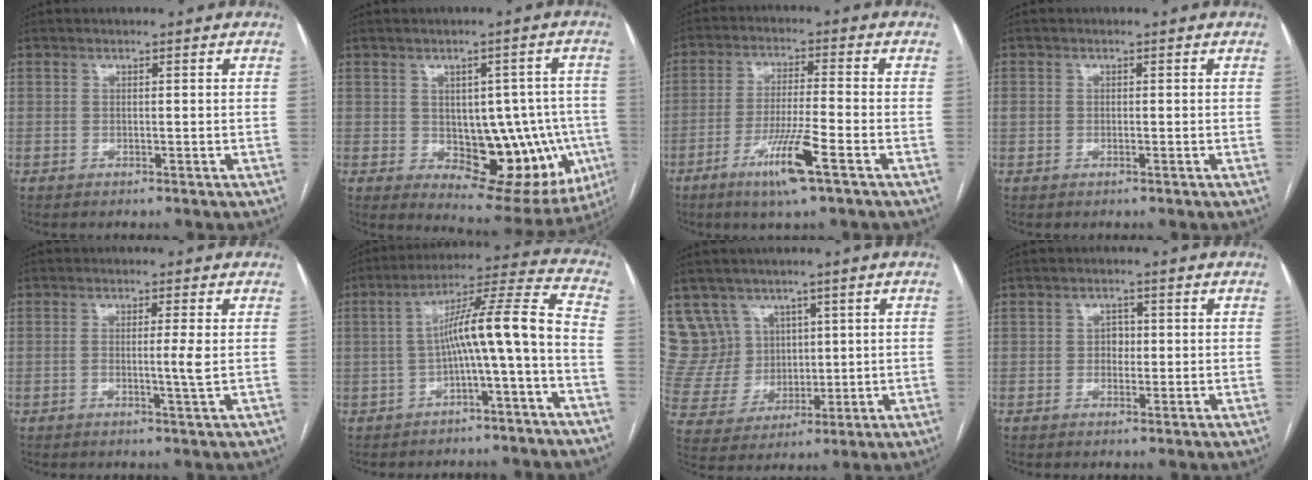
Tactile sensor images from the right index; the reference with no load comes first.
{"total": 15.8, "force": [-2.7, 8.4, 13.1], "torque": [-0.147, 0.017, -0.008]}
{"total": 9.1, "force": [-4.7, -0.2, 7.8], "torque": [-0.148, -0.015, -0.085]}
{"total": 1.1, "force": [0.0, 0.9, 0.6], "torque": [-0.014, 0.007, 0.003]}
{"total": 2.7, "force": [-0.2, -0.6, 2.7], "torque": [-0.046, -0.004, -0.005]}
{"total": 11.2, "force": [-2.9, -0.4, 10.8], "torque": [-0.167, 0.038, -0.046]}
{"total": 10.2, "force": [6.0, 8.2, 0.9], "torque": [-0.035, 0.048, 0.136]}
{"total": 1.6, "force": [0.0, 1.2, 1.1], "torque": [-0.011, 0.004, -0.001]}